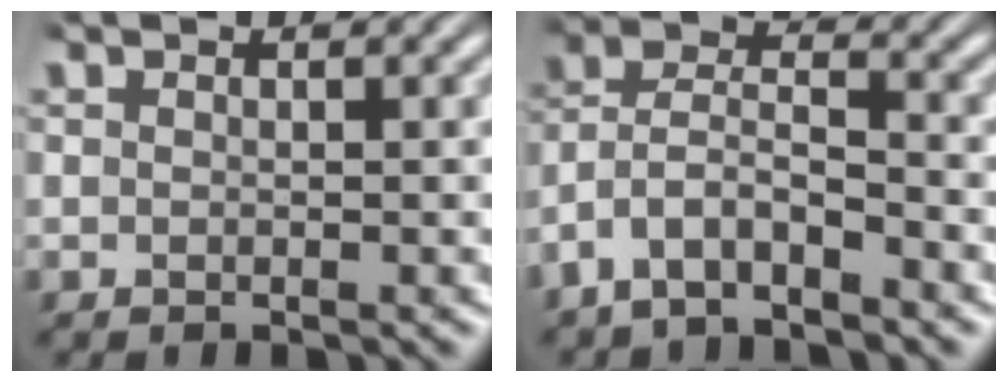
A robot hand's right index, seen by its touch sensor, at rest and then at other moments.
{"total": 7.4, "force": [-2.7, 6.2, 2.8], "torque": [-0.097, -0.024, -0.051]}